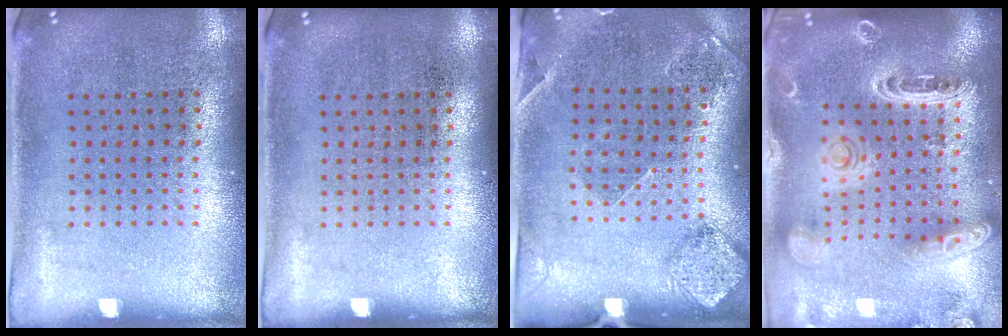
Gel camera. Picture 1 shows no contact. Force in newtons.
{"total": 0.0}
{"total": 1.5, "press": 1.4, "slide": 0.6}
{"total": 2.3, "press": 2.1, "slide": 0.9}